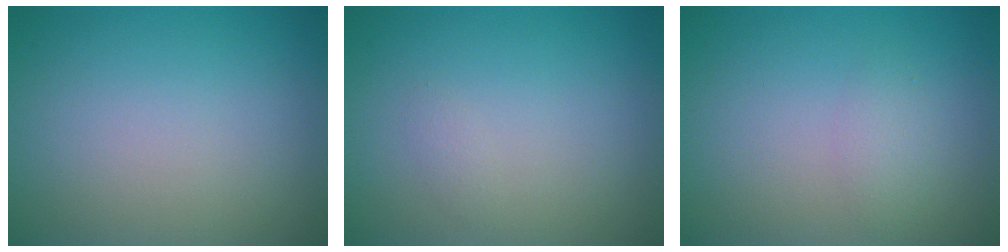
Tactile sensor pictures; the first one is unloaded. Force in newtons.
{"total": 0.6, "press": 0.6, "slide": 0.0}
{"total": 1.3, "press": 1.3, "slide": 0.0}